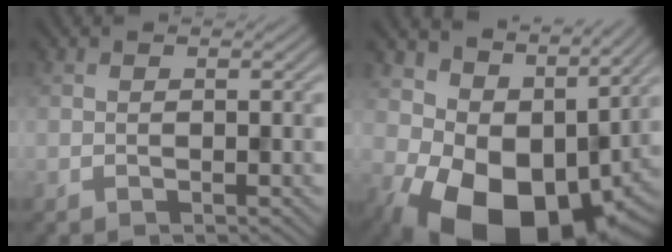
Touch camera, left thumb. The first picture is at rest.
{"total": 13.8, "force": [-0.2, 9.9, 9.7], "torque": [-0.147, -0.034, 0.009]}